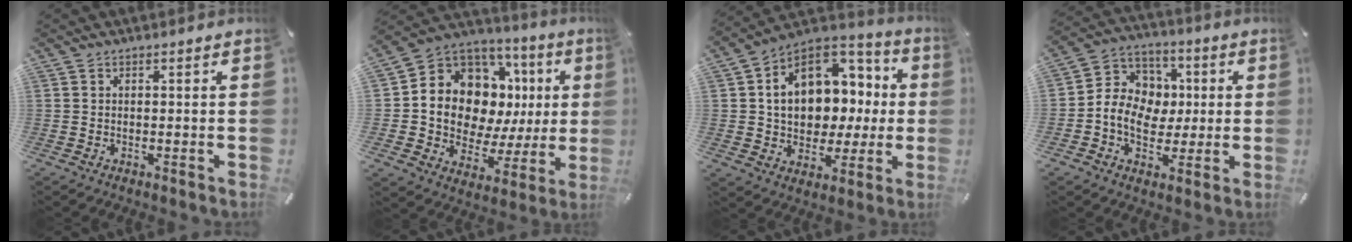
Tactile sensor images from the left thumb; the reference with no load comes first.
{"total": 11.4, "force": [3.1, 9.3, 5.8], "torque": [-0.101, -0.058, 0.059]}
{"total": 15.6, "force": [2.2, 12.3, 9.3], "torque": [-0.143, -0.012, 0.046]}
{"total": 10.6, "force": [-1.1, 9.7, 4.3], "torque": [-0.084, 0.010, -0.017]}